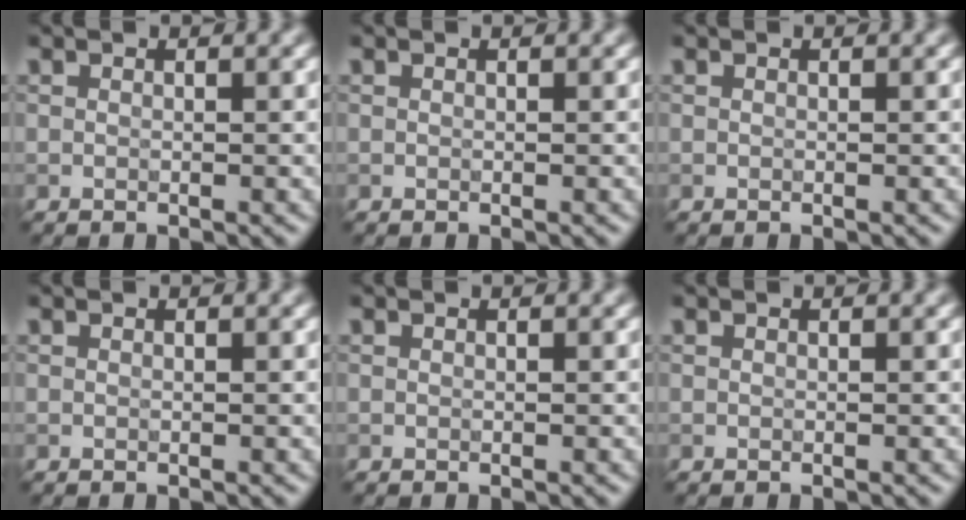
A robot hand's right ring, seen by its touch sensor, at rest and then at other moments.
{"total": 0.0}
{"total": 0.0}
{"total": 0.0}
{"total": 0.0}
{"total": 0.0}